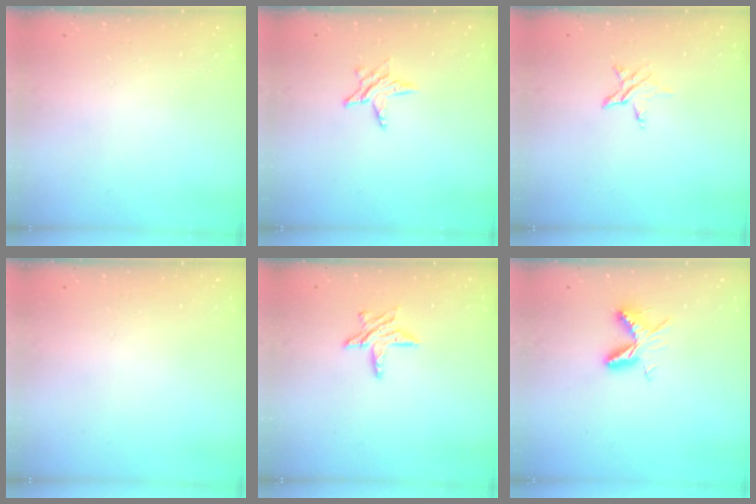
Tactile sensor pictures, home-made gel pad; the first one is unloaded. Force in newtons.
{"total": 5.0, "press": 5.0, "slide": 0.6}
{"total": 3.9, "press": 3.8, "slide": 0.4}
{"total": 0.0}
{"total": 7.7, "press": 7.7, "slide": 0.5}
{"total": 6.2, "press": 6.2, "slide": 0.7}